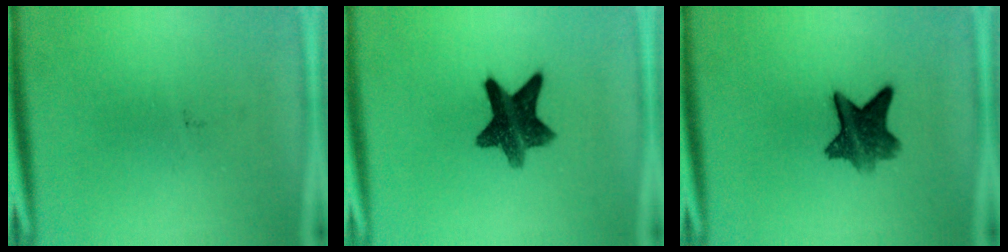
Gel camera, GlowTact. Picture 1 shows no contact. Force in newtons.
{"total": 11.1}
{"total": 8.0}